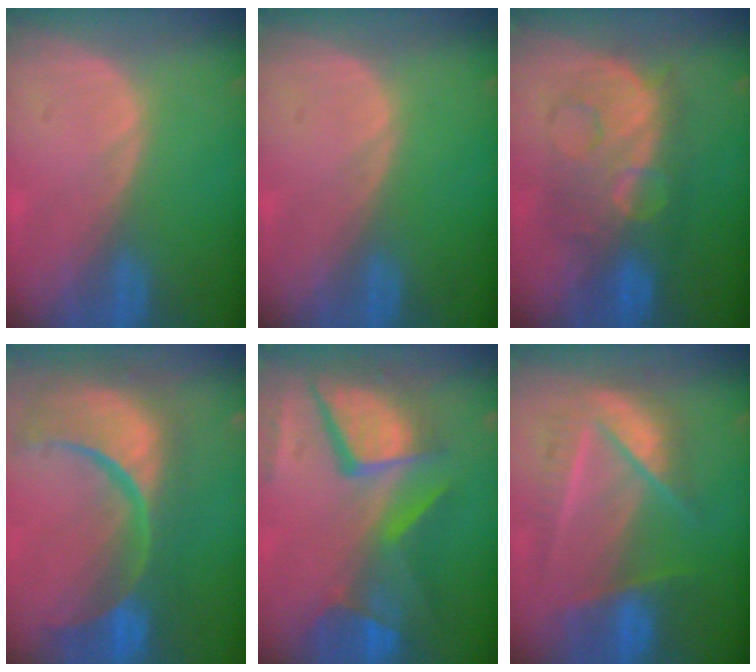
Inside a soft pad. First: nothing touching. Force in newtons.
{"total": 0.0}
{"total": 9.1, "press": 9.0, "slide": 0.3}
{"total": 14.9, "press": 11.8, "slide": 9.1}
{"total": 12.4, "press": 10.2, "slide": 7.0}
{"total": 8.6, "press": 8.0, "slide": 3.1}